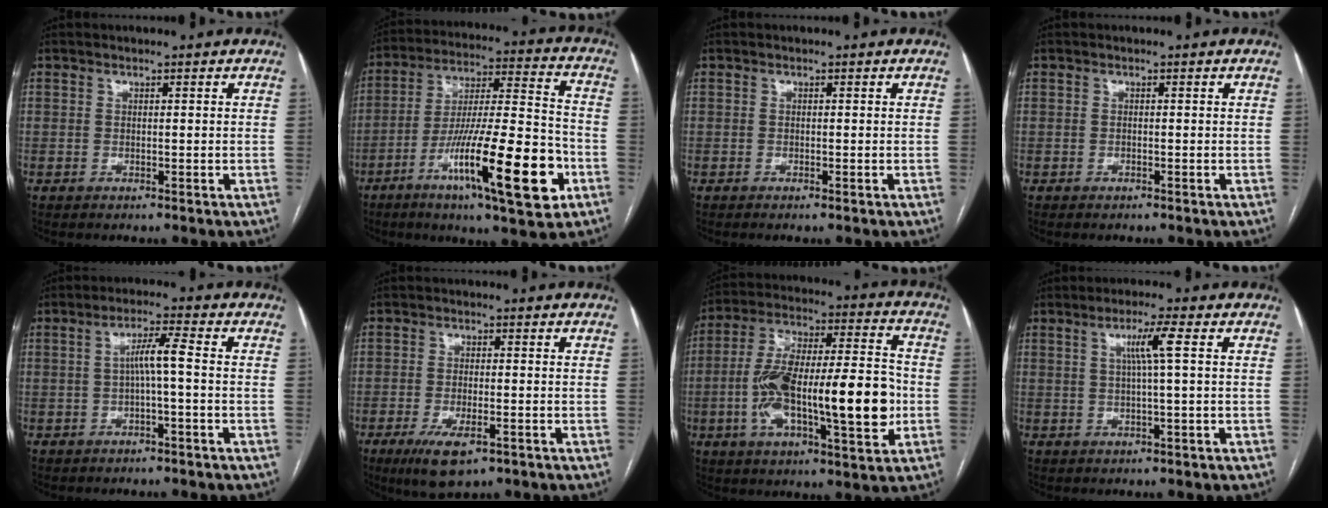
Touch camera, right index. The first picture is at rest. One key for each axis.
{"total": 20.9, "fx": -8.8, "fy": 2.4, "fz": 18.8, "tx": -0.305, "ty": -0.016, "tz": -0.142}
{"total": 0.7, "fx": -0.5, "fy": 0.0, "fz": 0.5, "tx": -0.010, "ty": -0.001, "tz": -0.007}
{"total": 0.5, "fx": -0.5, "fy": 0.1, "fz": 0.2, "tx": -0.008, "ty": 0.000, "tz": -0.007}
{"total": 4.2, "fx": -0.5, "fy": -0.1, "fz": 4.2, "tx": -0.073, "ty": 0.016, "tz": -0.005}
{"total": 6.9, "fx": -3.8, "fy": 2.1, "fz": 5.3, "tx": -0.097, "ty": -0.013, "tz": -0.057}
{"total": 22.0, "fx": -3.7, "fy": 5.0, "fz": 21.1, "tx": -0.361, "ty": 0.020, "tz": -0.052}
{"total": 4.1, "fx": 1.0, "fy": -0.7, "fz": 4.0, "tx": -0.074, "ty": 0.005, "tz": 0.019}